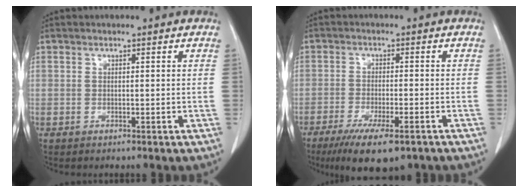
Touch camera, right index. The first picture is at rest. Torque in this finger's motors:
{"motor_torque": [0.99, -0.98, 0.48, 0.14]}